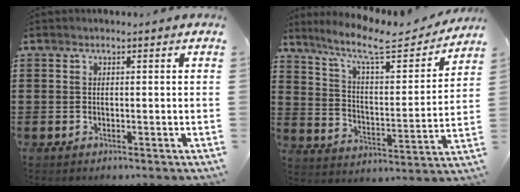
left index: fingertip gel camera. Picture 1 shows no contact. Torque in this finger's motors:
{"motor_torque": [1.38, -0.76, 0.24, 0.08]}